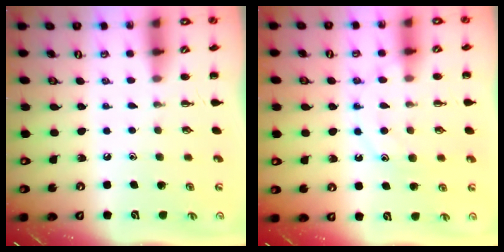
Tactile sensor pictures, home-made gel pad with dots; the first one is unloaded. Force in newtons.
{"total": 12.5, "press": 12.4, "slide": 0.7}